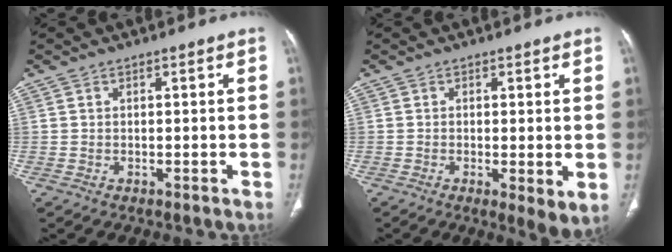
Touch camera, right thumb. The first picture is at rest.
{"total": 4.6, "force": [-0.6, 1.2, 4.4], "torque": [-0.073, -0.017, -0.010]}